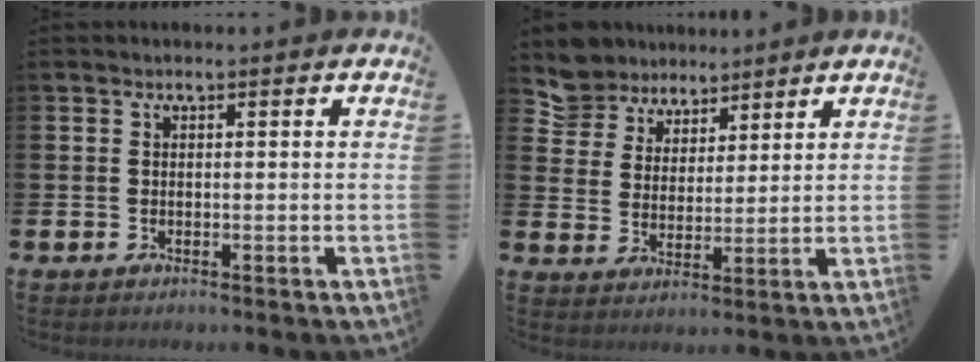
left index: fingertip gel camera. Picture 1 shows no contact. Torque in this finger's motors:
{"motor_torque": [0.42, -0.54, 0.09, -0.05]}